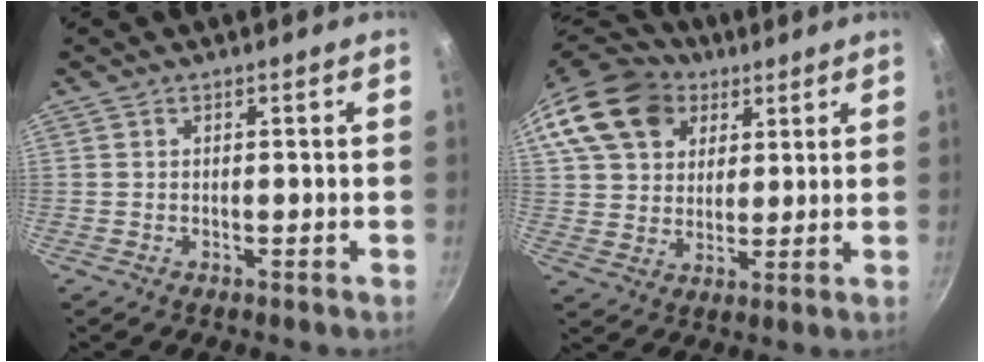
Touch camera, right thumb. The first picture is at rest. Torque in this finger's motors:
{"motor_torque": [0.09, 0.35, 0.13, -0.04, 0.16]}